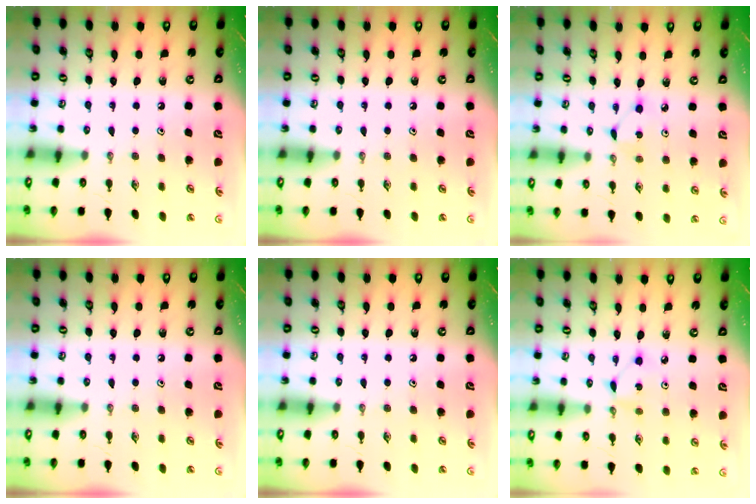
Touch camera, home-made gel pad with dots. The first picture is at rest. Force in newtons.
{"total": 0.0}
{"total": 3.8, "press": 3.8, "slide": 0.2}
{"total": 0.0}
{"total": 0.0}
{"total": 2.2, "press": 2.2, "slide": 0.1}